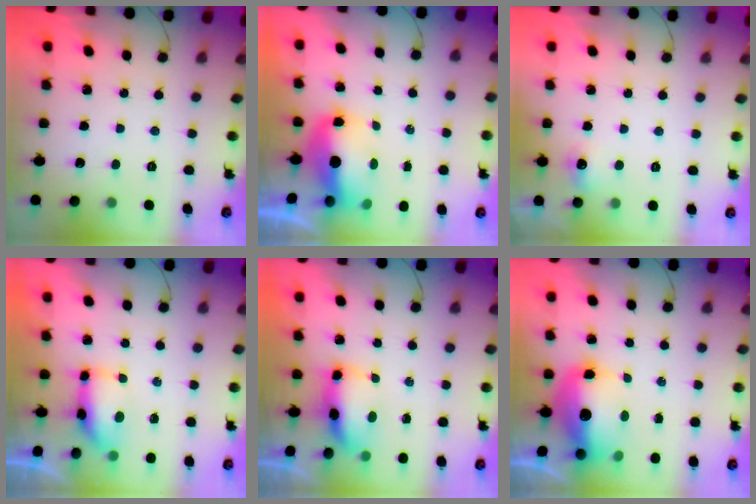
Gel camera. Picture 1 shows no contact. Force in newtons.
{"total": 10.1, "press": 9.9, "slide": 2.1}
{"total": 5.3, "press": 5.0, "slide": 1.8}
{"total": 6.8, "press": 6.7, "slide": 0.9}
{"total": 7.1, "press": 7.0, "slide": 0.6}
{"total": 11.1, "press": 10.8, "slide": 2.6}